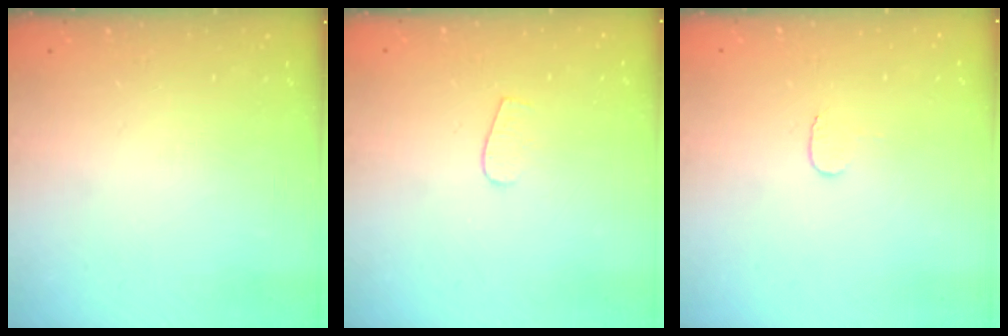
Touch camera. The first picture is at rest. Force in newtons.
{"total": 3.3, "press": 3.3, "slide": 0.2}
{"total": 3.0, "press": 3.0, "slide": 0.3}